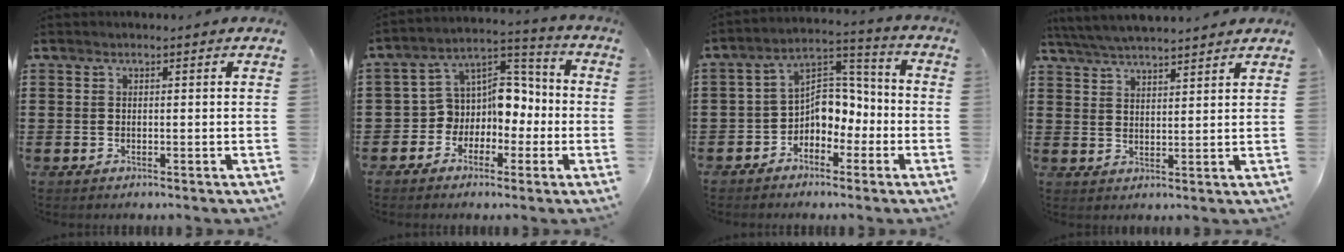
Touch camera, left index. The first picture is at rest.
{"total": 7.0, "force": [-1.3, 6.6, 1.8], "torque": [-0.066, -0.006, -0.029]}
{"total": 5.8, "force": [-2.1, 4.7, 2.6], "torque": [-0.059, 0.005, -0.046]}
{"total": 4.7, "force": [4.5, -0.1, 1.3], "torque": [-0.039, -0.016, 0.082]}